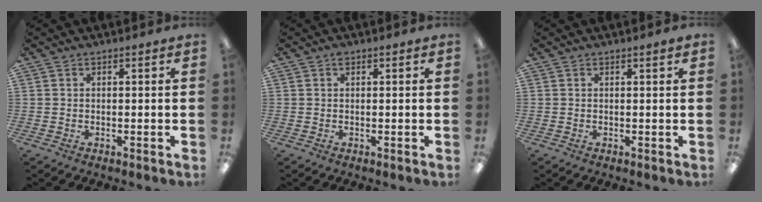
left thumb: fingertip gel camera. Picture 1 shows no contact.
{"total": 0.9, "force": [0.4, 0.5, 0.6], "torque": [-0.013, 0.003, 0.007]}
{"total": 1.0, "force": [0.6, 0.1, 0.7], "torque": [-0.015, 0.002, 0.010]}